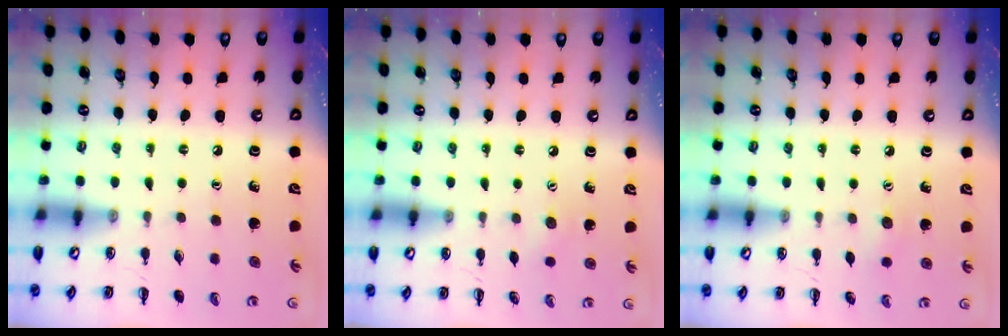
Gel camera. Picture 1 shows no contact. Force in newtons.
{"total": 3.4, "press": 3.3, "slide": 0.8}
{"total": 5.3, "press": 5.2, "slide": 1.4}